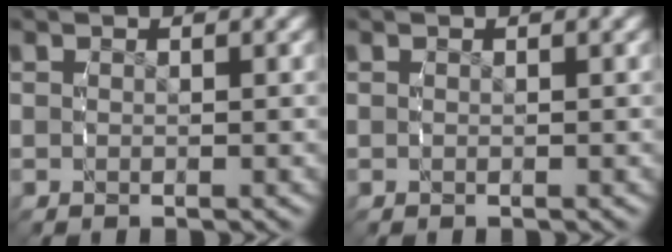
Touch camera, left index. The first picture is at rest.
{"total": 0.0}